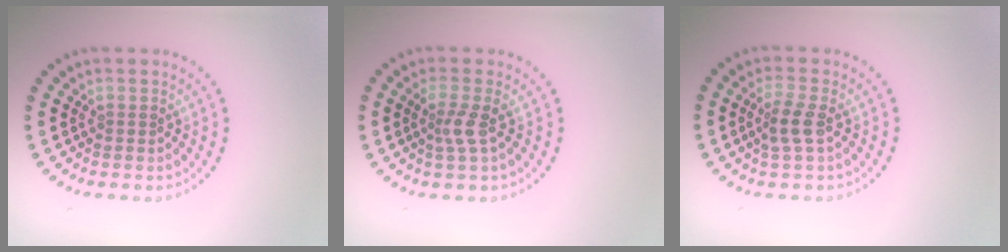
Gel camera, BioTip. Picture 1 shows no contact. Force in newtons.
{"total": 1.9, "press": 1.4, "slide": 1.3}
{"total": 2.1, "press": 1.9, "slide": 0.7}